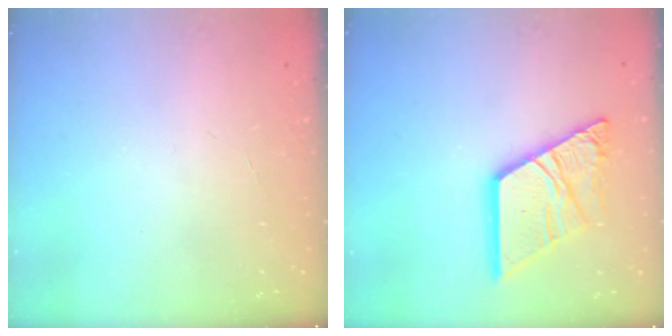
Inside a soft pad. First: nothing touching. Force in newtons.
{"total": 18.0, "press": 17.9, "slide": 1.9}